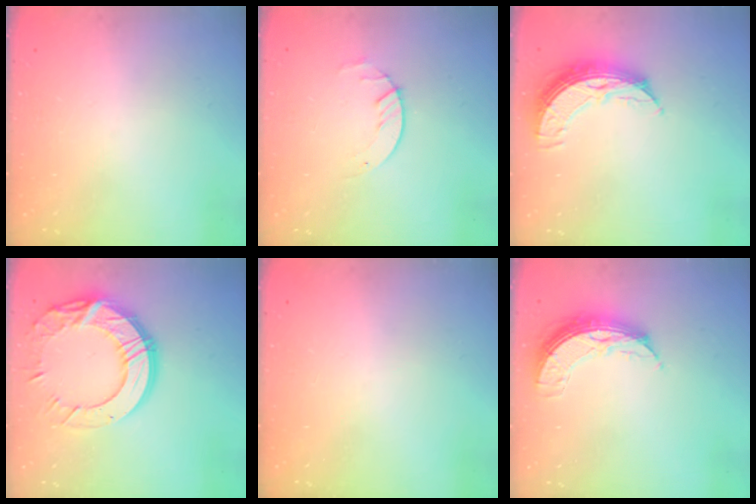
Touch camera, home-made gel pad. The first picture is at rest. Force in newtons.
{"total": 1.4, "press": 1.4, "slide": 0.2}
{"total": 9.0, "press": 9.0, "slide": 0.9}
{"total": 18.4, "press": 18.3, "slide": 1.1}
{"total": 0.0}
{"total": 7.9, "press": 7.8, "slide": 0.8}